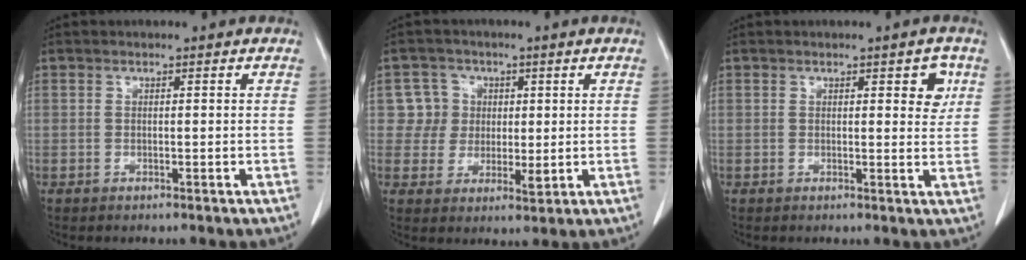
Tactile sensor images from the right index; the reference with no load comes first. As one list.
[{"total": 5.6, "force": [1.4, 5.4, 0.7], "torque": [0.000, 0.010, 0.027]}, {"total": 3.3, "force": [1.3, 1.1, 2.8], "torque": [-0.027, -0.002, 0.014]}]